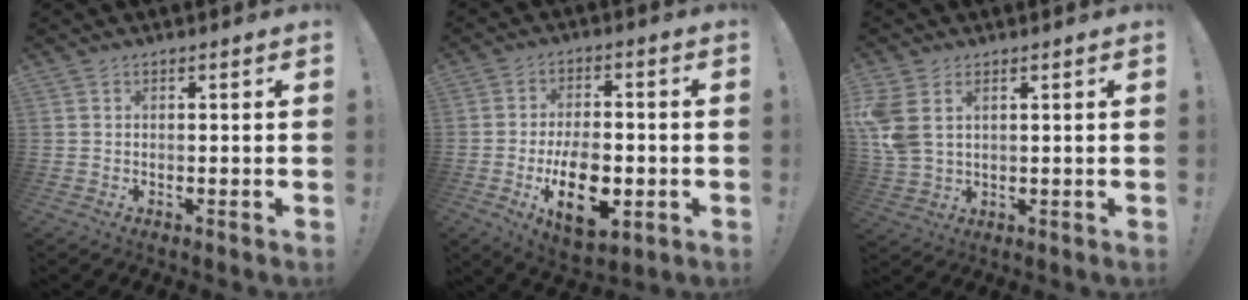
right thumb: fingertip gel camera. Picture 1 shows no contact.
{"total": 15.4, "force": [-4.6, 8.5, 12.0], "torque": [-0.193, 0.009, -0.071]}
{"total": 7.0, "force": [2.9, 4.5, 4.5], "torque": [-0.096, -0.014, 0.056]}